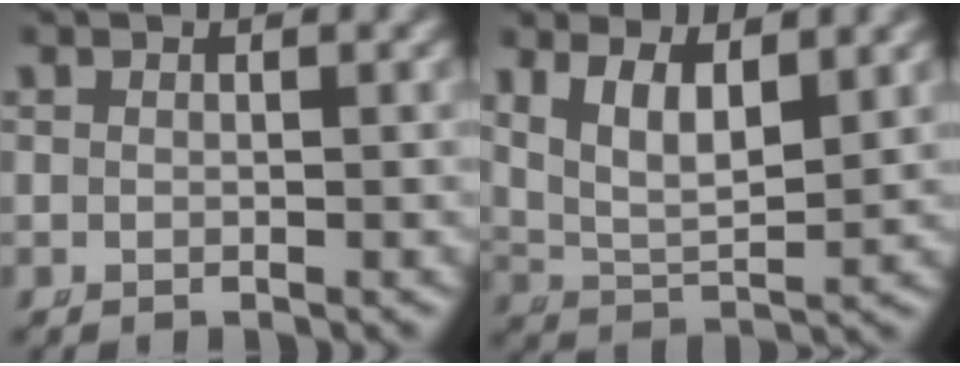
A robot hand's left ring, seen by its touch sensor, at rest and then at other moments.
{"total": 7.2, "force": [2.3, 5.0, 4.6], "torque": [-0.101, -0.014, 0.040]}